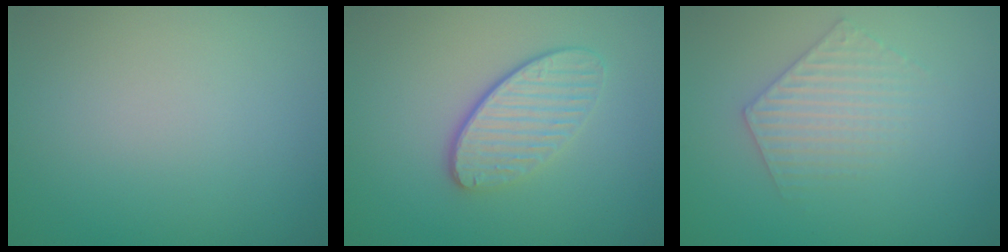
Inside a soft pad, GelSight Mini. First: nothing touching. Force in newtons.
{"total": 3.7, "press": 2.9, "slide": 2.3}
{"total": 2.9, "press": 2.9, "slide": 0.5}